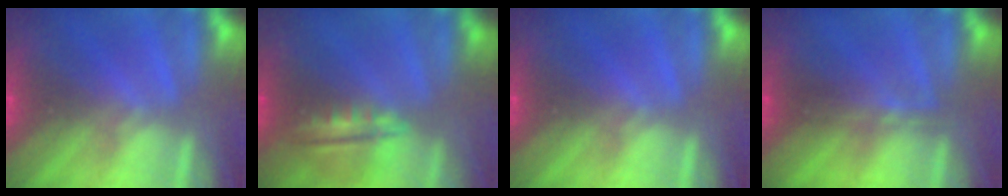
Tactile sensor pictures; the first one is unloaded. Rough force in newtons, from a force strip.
{"total": 7.9}
{"total": 0.0}
{"total": 2.3}